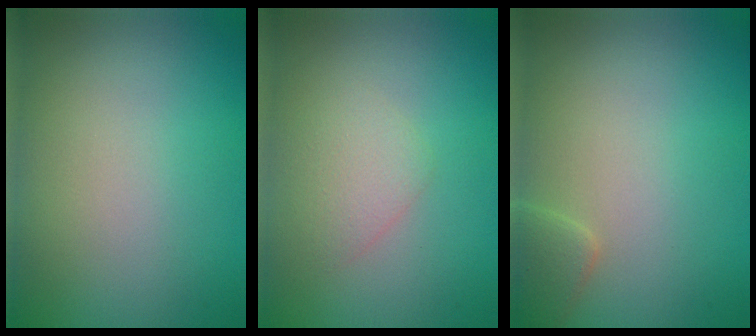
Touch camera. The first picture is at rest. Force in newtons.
{"total": 1.8, "press": 1.8, "slide": 0.0}
{"total": 1.7, "press": 1.7, "slide": 0.1}